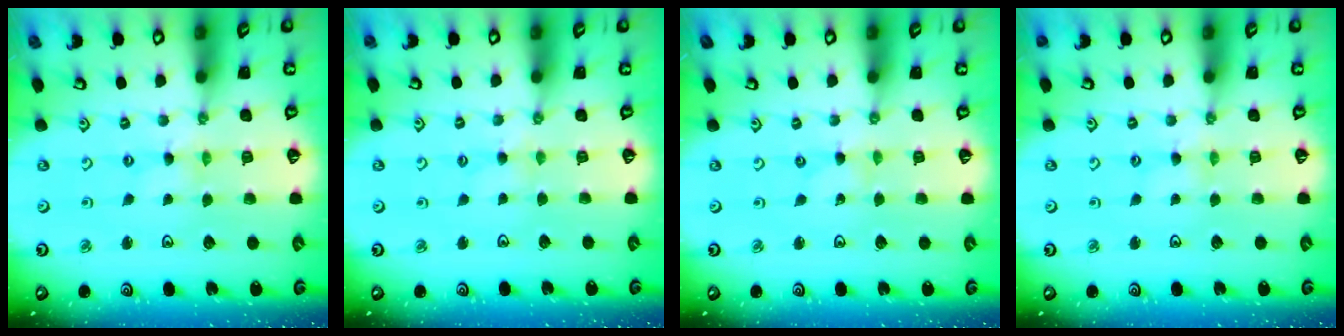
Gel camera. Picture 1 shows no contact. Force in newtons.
{"total": 1.7, "press": 1.7, "slide": 0.4}
{"total": 0.0}
{"total": 2.7, "press": 2.7, "slide": 0.4}